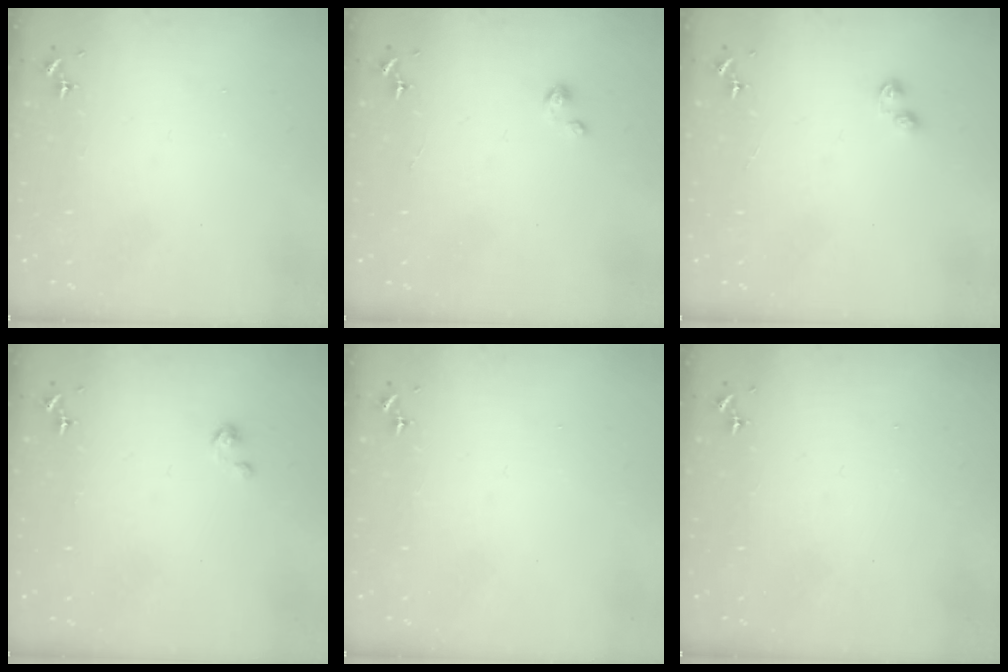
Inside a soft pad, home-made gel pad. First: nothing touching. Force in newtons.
{"total": 2.7, "press": 2.7, "slide": 0.2}
{"total": 3.0, "press": 3.0, "slide": 0.4}
{"total": 2.2, "press": 2.2, "slide": 0.2}
{"total": 0.0}
{"total": 0.0}